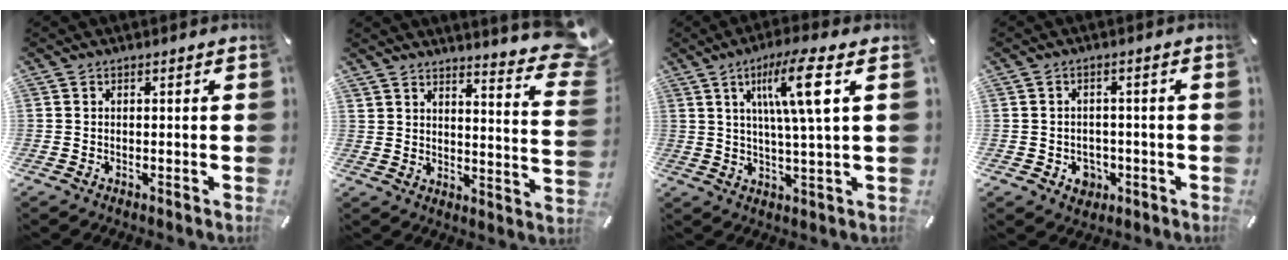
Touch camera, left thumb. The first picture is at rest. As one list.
[{"total": 7.7, "force": [6.7, 2.3, 2.9], "torque": [-0.036, -0.069, 0.114]}, {"total": 12.3, "force": [4.5, 1.1, 11.5], "torque": [-0.207, 0.002, 0.068]}, {"total": 4.2, "force": [-1.2, 3.7, 1.5], "torque": [-0.016, 0.003, -0.021]}]